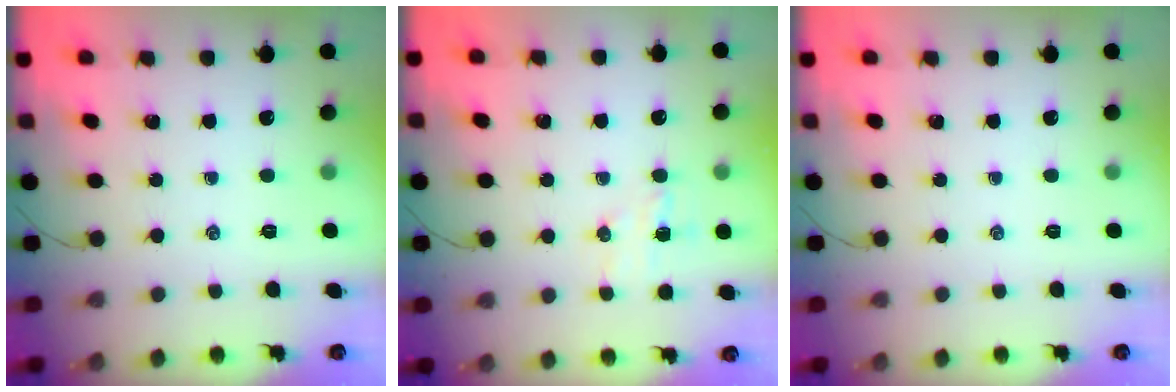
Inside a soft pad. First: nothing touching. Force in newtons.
{"total": 5.8, "press": 5.7, "slide": 1.4}
{"total": 0.0}